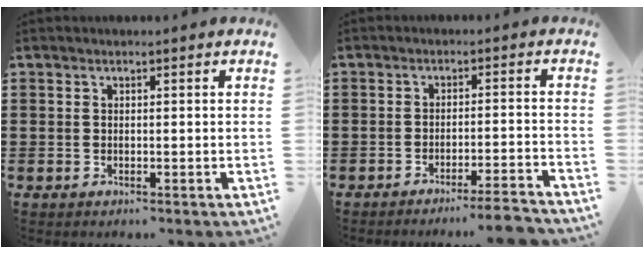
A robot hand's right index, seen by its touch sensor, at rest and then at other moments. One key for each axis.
{"total": 4.1, "fx": -3.7, "fy": -0.7, "fz": 1.6, "tx": -0.026, "ty": -0.014, "tz": -0.072}